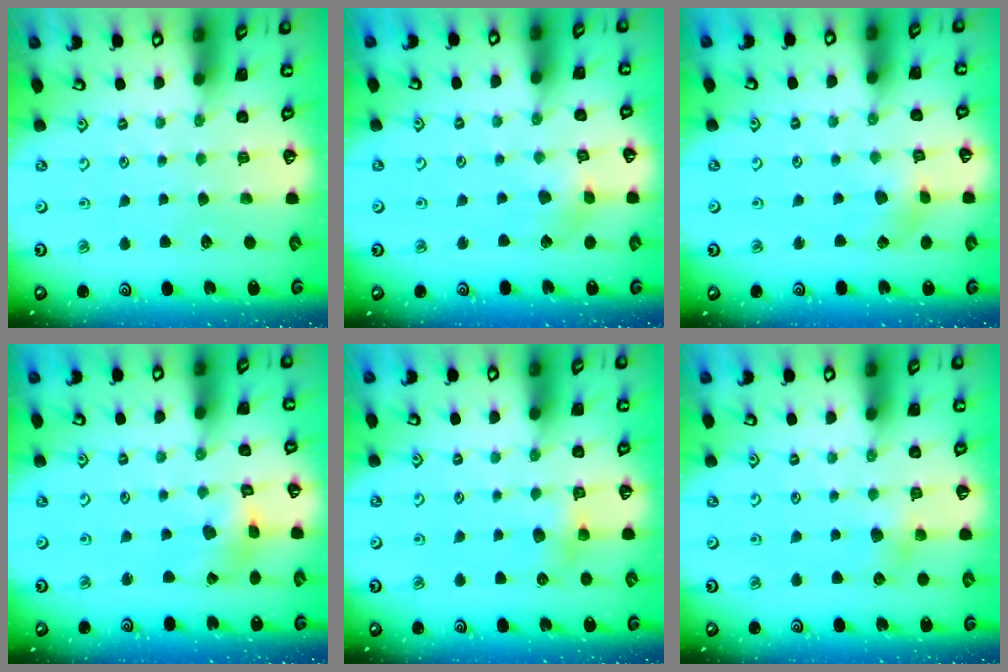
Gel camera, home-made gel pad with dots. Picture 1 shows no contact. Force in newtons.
{"total": 4.7, "press": 4.6, "slide": 0.6}
{"total": 2.7, "press": 2.7, "slide": 0.5}
{"total": 5.9, "press": 5.9, "slide": 0.5}
{"total": 5.6, "press": 5.6, "slide": 0.7}
{"total": 5.3, "press": 5.3, "slide": 0.5}